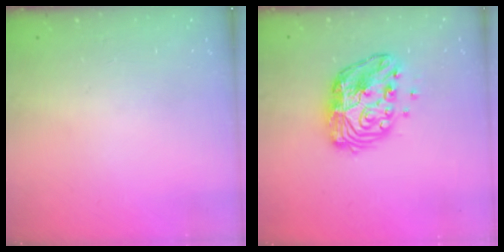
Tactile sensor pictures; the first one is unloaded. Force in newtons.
{"total": 12.3, "press": 12.3, "slide": 1.0}